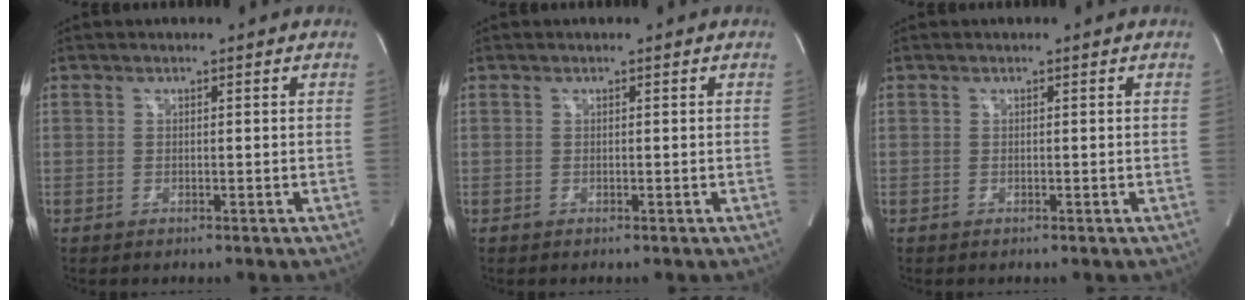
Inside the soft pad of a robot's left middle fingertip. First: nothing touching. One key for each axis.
{"total": 0.0}
{"total": 0.0}